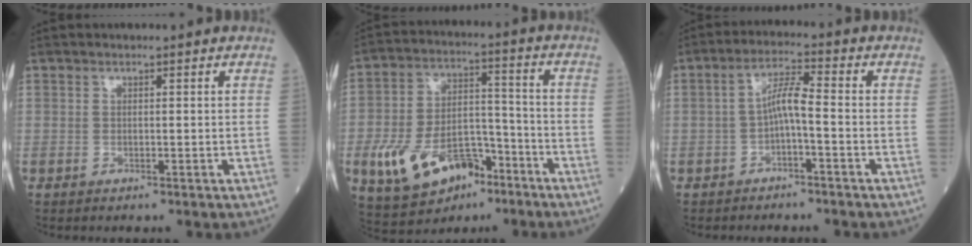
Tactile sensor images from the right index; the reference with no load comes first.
{"total": 14.4, "force": [-7.2, 7.4, 10.1], "torque": [-0.192, 0.011, -0.116]}
{"total": 4.5, "force": [-1.2, 0.5, 4.3], "torque": [-0.082, 0.017, -0.021]}